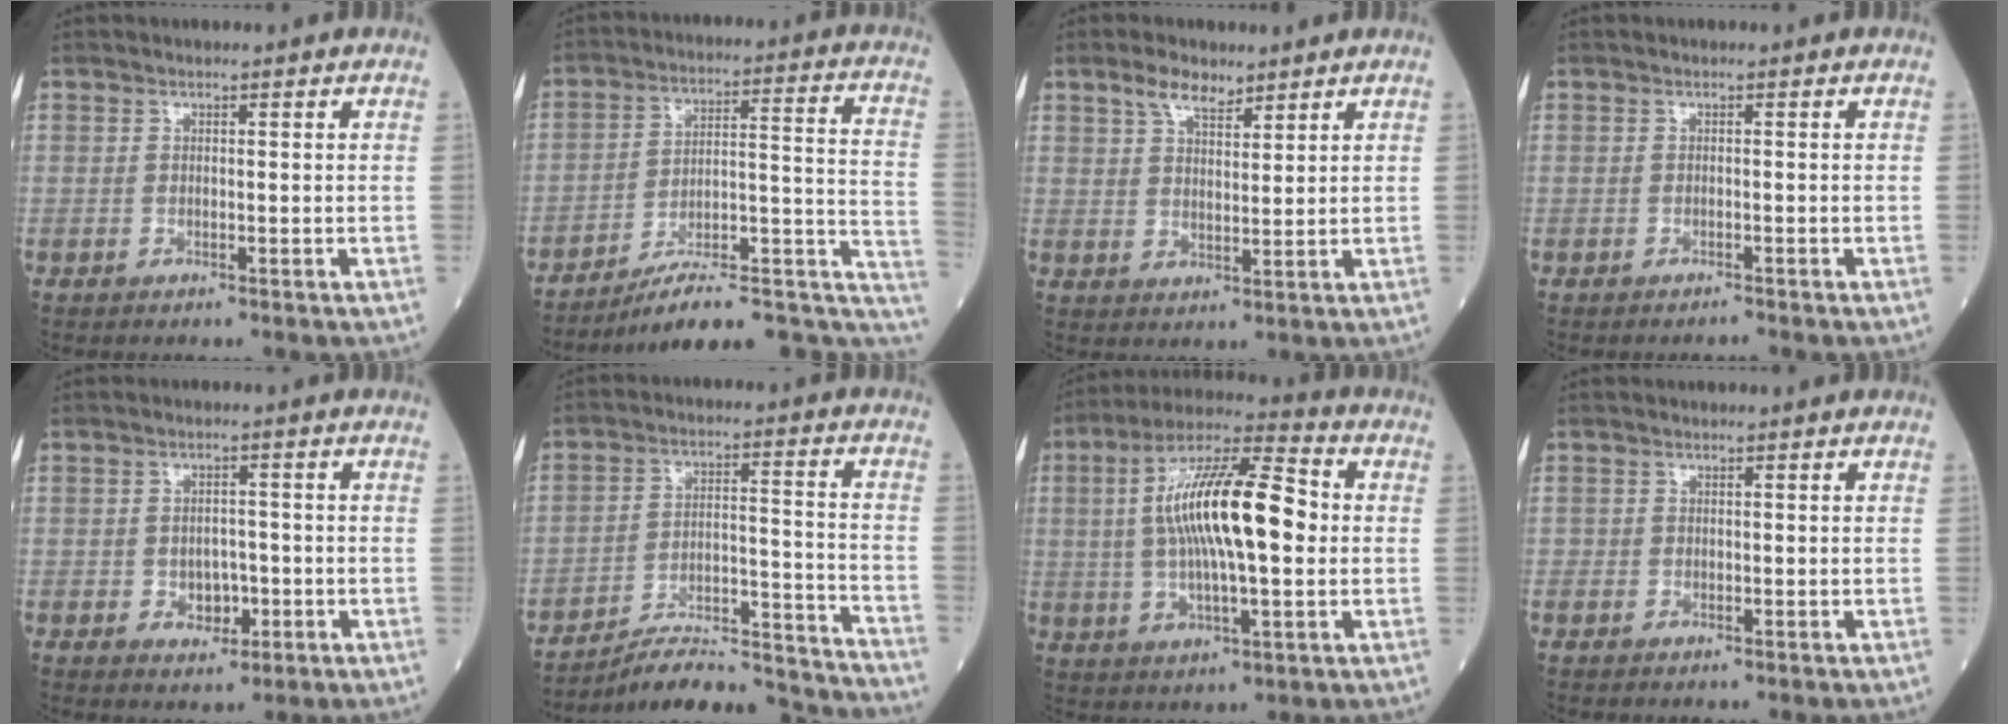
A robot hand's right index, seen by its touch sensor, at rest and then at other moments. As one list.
[{"total": 17.8, "force": [-13.3, 5.3, 10.5], "torque": [-0.083, 0.068, -0.182]}, {"total": 4.6, "force": [3.4, 1.7, 2.5], "torque": [-0.053, 0.008, 0.066]}, {"total": 0.7, "force": [-0.6, -0.2, 0.1], "torque": [-0.007, -0.002, -0.006]}, {"total": 3.6, "force": [-1.0, 2.5, 2.4], "torque": [-0.030, 0.005, -0.008]}, {"total": 19.7, "force": [-19.0, 0.4, 5.0], "torque": [-0.061, 0.020, -0.276]}, {"total": 16.6, "force": [1.3, 4.0, 16.1], "torque": [-0.304, 0.026, 0.021]}, {"total": 0.0}]